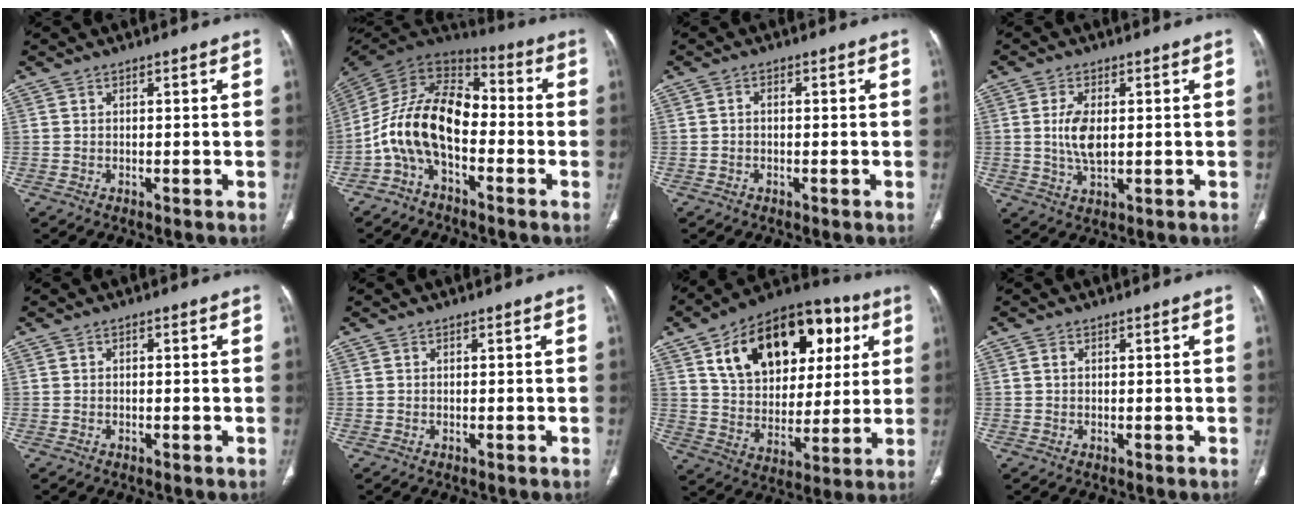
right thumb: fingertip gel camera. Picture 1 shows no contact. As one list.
[{"total": 15.5, "force": [-3.7, 8.8, 12.2], "torque": [-0.215, 0.070, -0.078]}, {"total": 0.9, "force": [-0.2, 0.6, 0.6], "torque": [-0.007, 0.003, -0.006]}, {"total": 6.1, "force": [0.5, 3.1, 5.3], "torque": [-0.108, -0.005, 0.012]}, {"total": 0.0}, {"total": 0.0}, {"total": 25.7, "force": [9.8, 16.1, 17.5], "torque": [-0.227, 0.007, 0.155]}, {"total": 0.8, "force": [0.2, 0.6, 0.5], "torque": [-0.012, 0.002, 0.004]}]